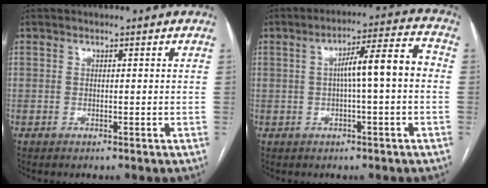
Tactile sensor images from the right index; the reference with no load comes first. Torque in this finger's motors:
{"motor_torque": [0.61, -0.08, 0.32, 0.12]}